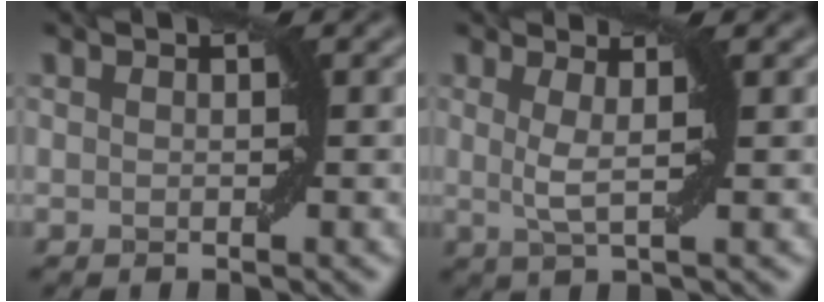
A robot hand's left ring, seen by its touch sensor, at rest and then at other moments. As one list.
[{"total": 2.0, "force": [0.5, 0.1, 1.9], "torque": [-0.039, -0.005, 0.008]}]